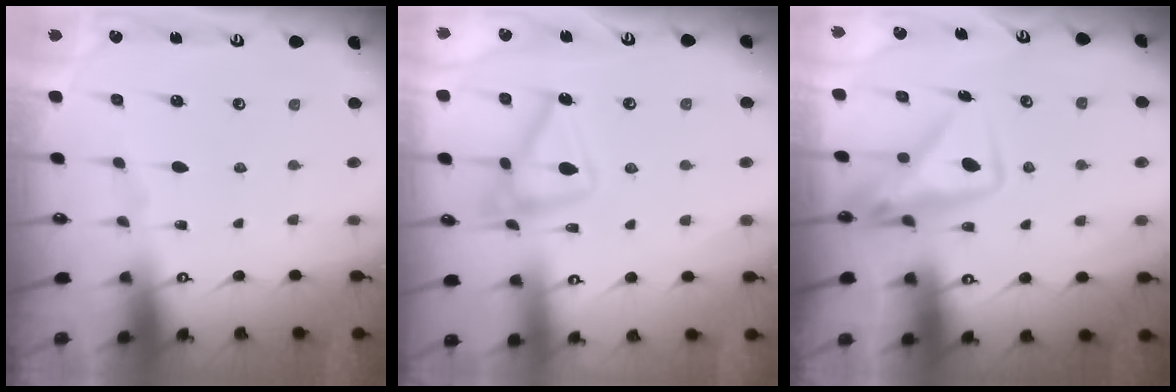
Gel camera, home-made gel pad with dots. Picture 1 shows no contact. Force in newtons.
{"total": 15.1, "press": 15.0, "slide": 1.0}
{"total": 10.6, "press": 10.6, "slide": 0.9}